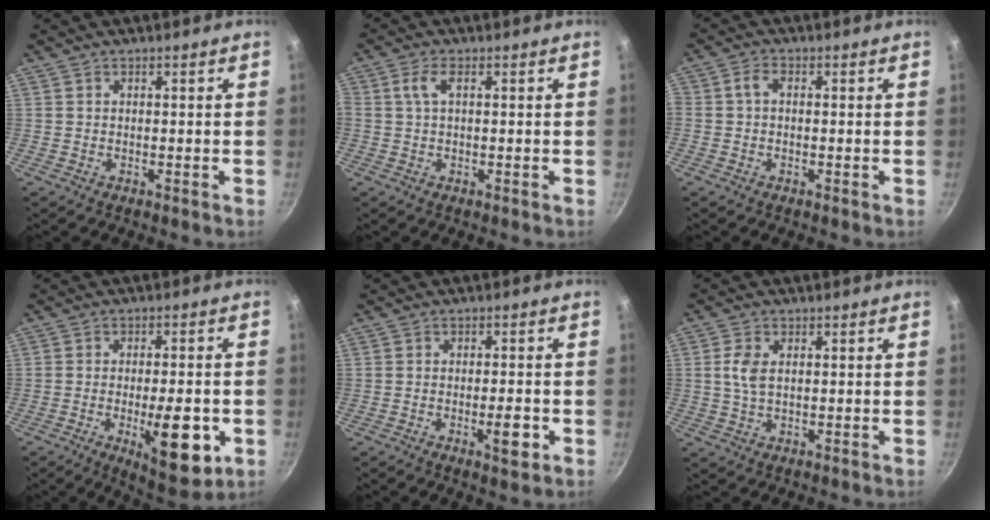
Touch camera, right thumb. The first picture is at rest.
{"total": 2.8, "force": [0.6, 1.1, 2.6], "torque": [-0.060, 0.007, 0.010]}
{"total": 2.3, "force": [-0.1, 1.5, 1.7], "torque": [-0.033, 0.009, -0.009]}
{"total": 13.1, "force": [-3.8, 4.6, 11.7], "torque": [-0.145, 0.004, -0.044]}
{"total": 4.5, "force": [-1.6, 1.3, 4.0], "torque": [-0.053, 0.009, -0.022]}
{"total": 4.0, "force": [0.7, 2.3, 3.2], "torque": [-0.070, 0.003, 0.013]}